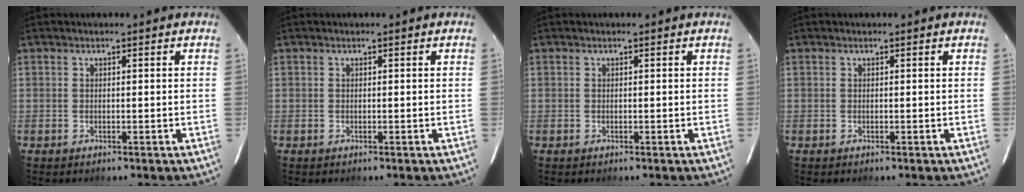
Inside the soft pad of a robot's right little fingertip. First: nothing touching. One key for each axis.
{"total": 0.0}
{"total": 0.0}
{"total": 0.0}